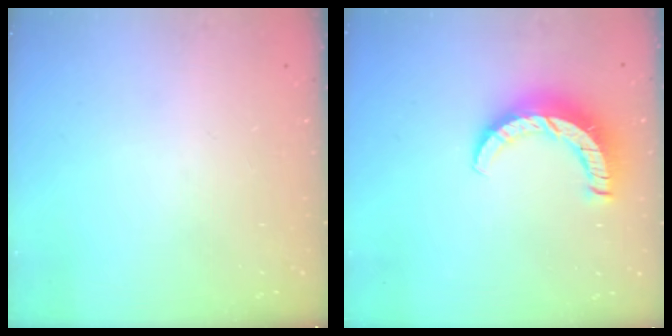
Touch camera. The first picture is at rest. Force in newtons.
{"total": 9.4, "press": 9.4, "slide": 0.8}